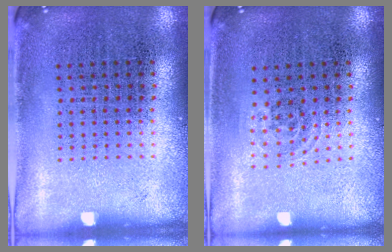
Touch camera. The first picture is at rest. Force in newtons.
{"total": 0.8, "press": 0.6, "slide": 0.6}